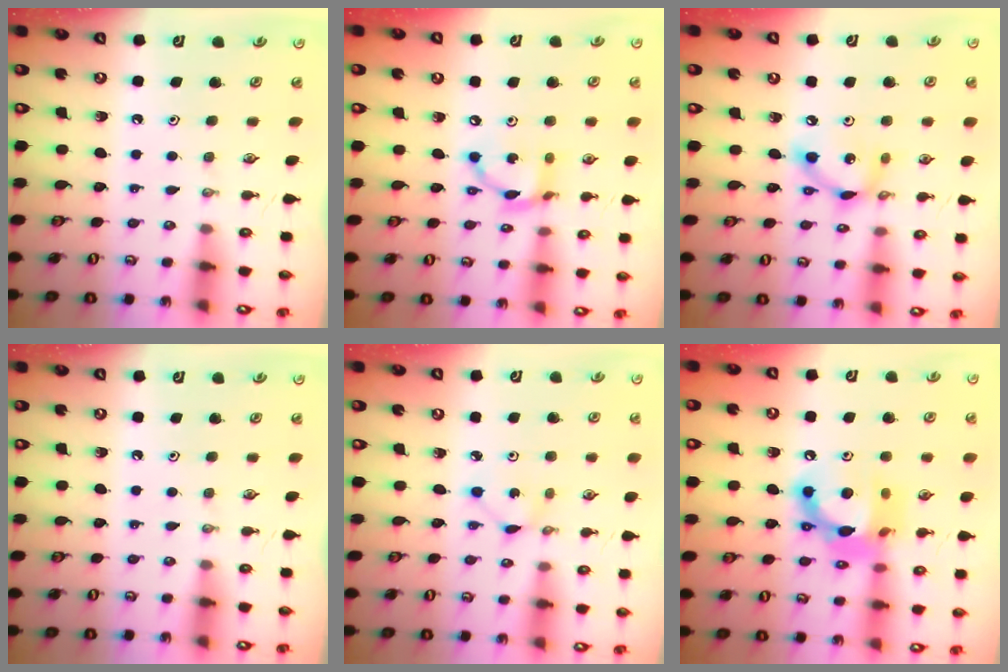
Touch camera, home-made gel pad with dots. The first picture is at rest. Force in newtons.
{"total": 10.9, "press": 10.8, "slide": 0.7}
{"total": 9.1, "press": 9.0, "slide": 0.6}
{"total": 0.0}
{"total": 1.7, "press": 1.7, "slide": 0.1}
{"total": 14.3, "press": 14.3, "slide": 1.1}